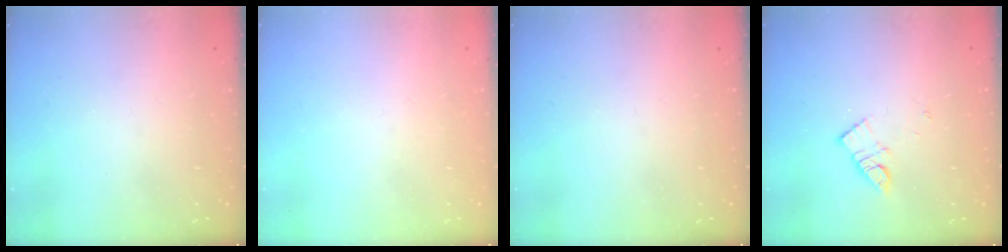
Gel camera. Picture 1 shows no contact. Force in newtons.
{"total": 1.9, "press": 1.9, "slide": 0.1}
{"total": 0.0}
{"total": 8.1, "press": 8.1, "slide": 0.4}